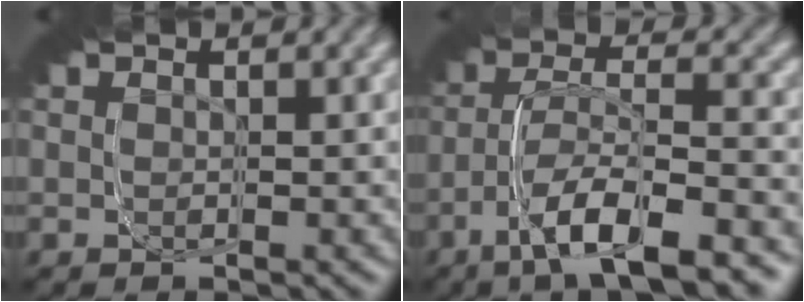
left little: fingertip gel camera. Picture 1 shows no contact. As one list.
[{"total": 4.5, "force": [-3.9, -1.9, 1.3], "torque": [-0.020, 0.018, -0.071]}]